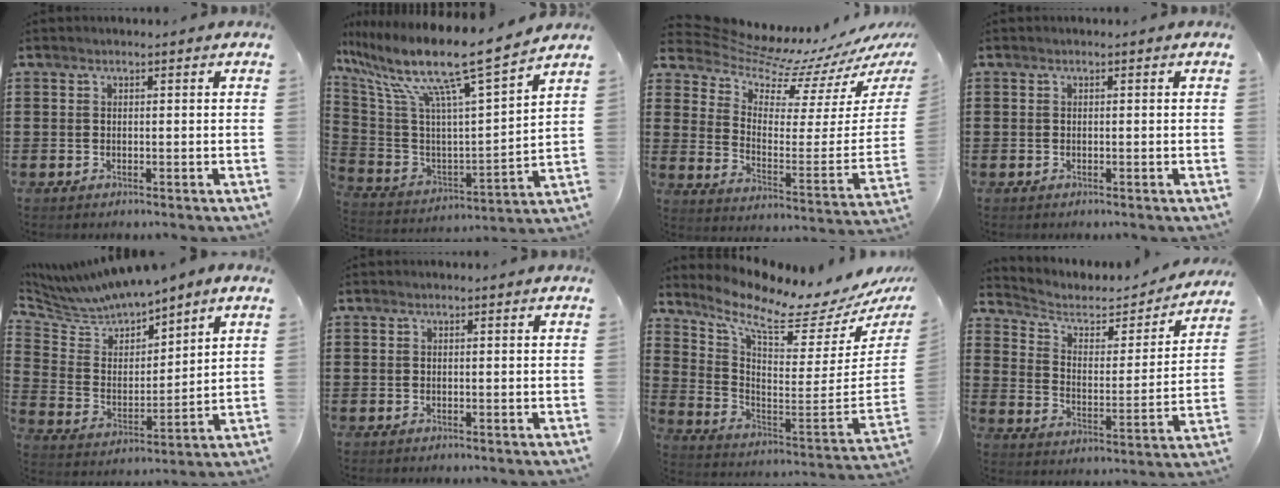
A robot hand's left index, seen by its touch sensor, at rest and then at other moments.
{"total": 13.1, "force": [9.6, 0.7, 8.9], "torque": [-0.200, -0.063, 0.150]}
{"total": 7.9, "force": [7.5, 1.7, 1.6], "torque": [-0.064, -0.084, 0.126]}
{"total": 0.0}
{"total": 6.0, "force": [5.8, 1.3, 0.0], "torque": [-0.043, -0.044, 0.099]}
{"total": 0.0}
{"total": 8.2, "force": [6.2, 1.2, 5.2], "torque": [-0.117, -0.067, 0.093]}
{"total": 4.1, "force": [3.1, 2.1, 1.6], "torque": [-0.053, -0.017, 0.045]}